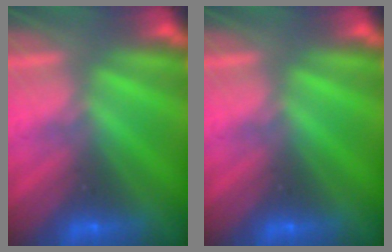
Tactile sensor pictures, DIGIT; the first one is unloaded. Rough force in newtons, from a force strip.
{"total": 0.0}